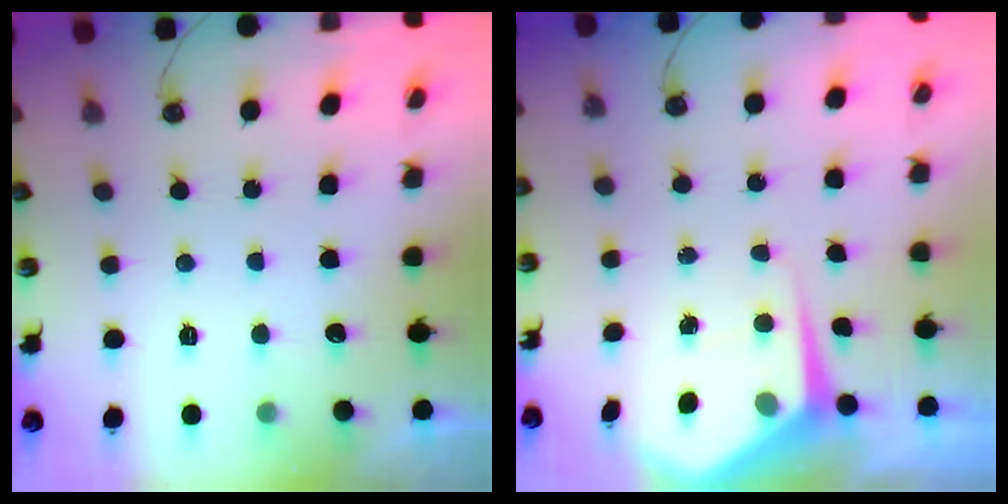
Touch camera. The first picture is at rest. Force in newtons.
{"total": 5.7, "press": 5.7, "slide": 0.4}